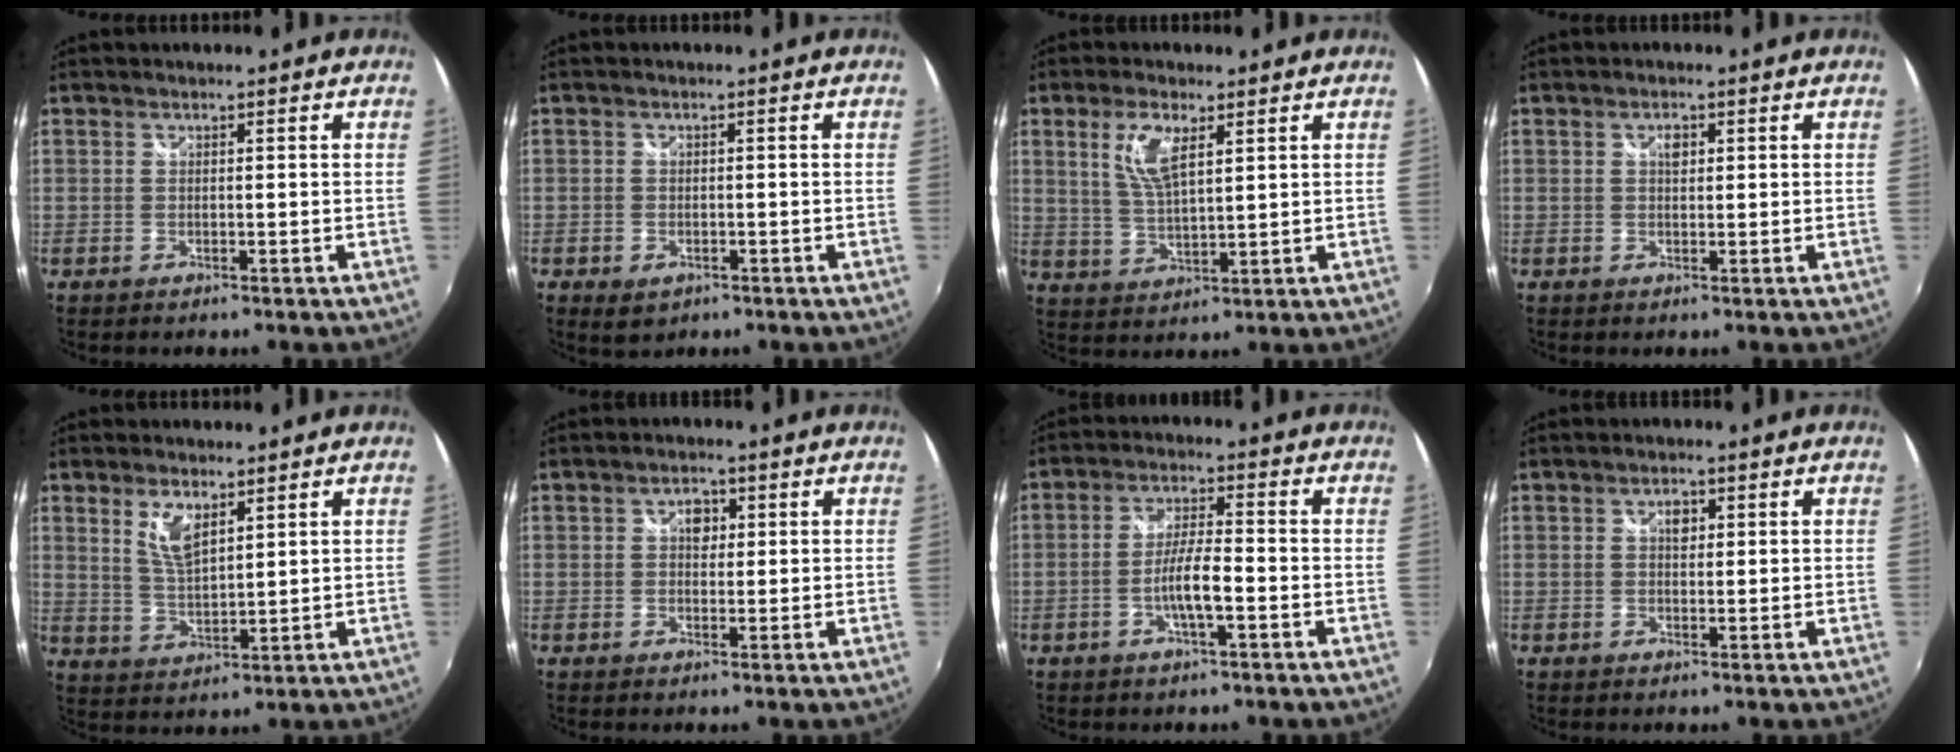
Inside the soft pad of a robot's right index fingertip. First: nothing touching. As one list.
[{"total": 3.5, "force": [-1.8, 2.5, 1.7], "torque": [-0.036, -0.007, -0.025]}, {"total": 7.1, "force": [3.0, 2.5, 5.9], "torque": [-0.116, 0.002, 0.062]}, {"total": 1.7, "force": [0.5, 1.1, 1.2], "torque": [-0.019, 0.004, 0.008]}, {"total": 6.0, "force": [3.3, 2.4, 4.5], "torque": [-0.081, -0.005, 0.065]}, {"total": 2.9, "force": [0.6, 2.2, 1.7], "torque": [-0.022, 0.007, 0.008]}, {"total": 6.2, "force": [-2.3, 0.9, 5.6], "torque": [-0.109, 0.002, -0.041]}, {"total": 2.0, "force": [0.6, 1.4, 1.3], "torque": [-0.020, 0.005, 0.009]}]